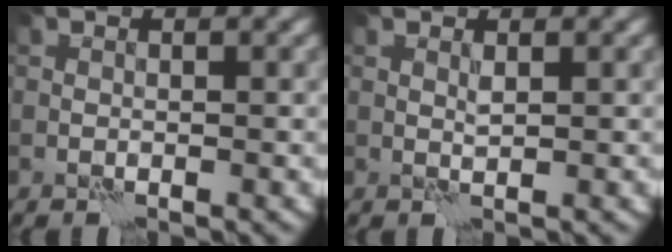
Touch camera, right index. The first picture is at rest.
{"total": 0.6, "force": [0.6, -0.1, 0.3], "torque": [-0.007, -0.002, 0.011]}